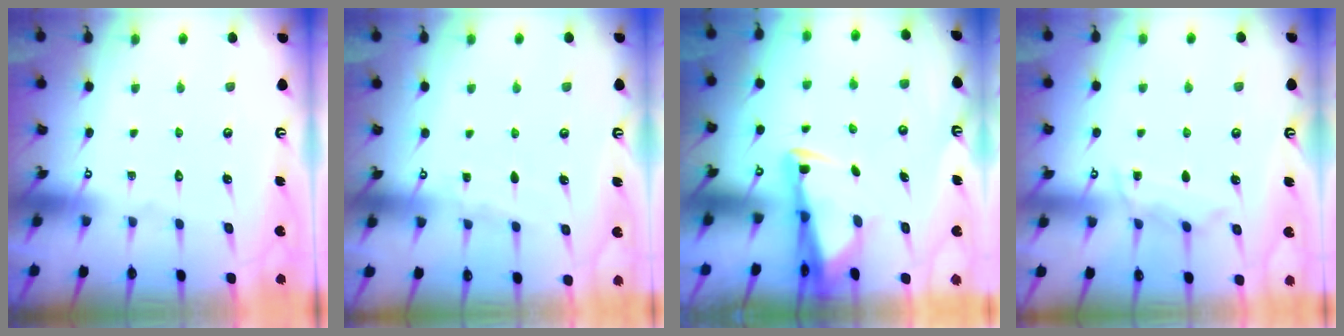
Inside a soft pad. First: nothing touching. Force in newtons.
{"total": 2.8, "press": 2.8, "slide": 0.4}
{"total": 2.9, "press": 2.8, "slide": 0.9}
{"total": 6.4, "press": 6.3, "slide": 0.7}